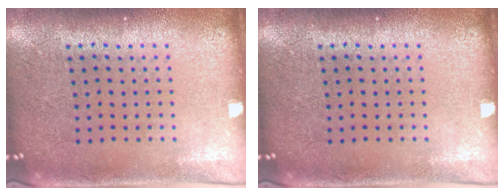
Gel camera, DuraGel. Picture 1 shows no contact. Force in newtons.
{"total": 0.0}